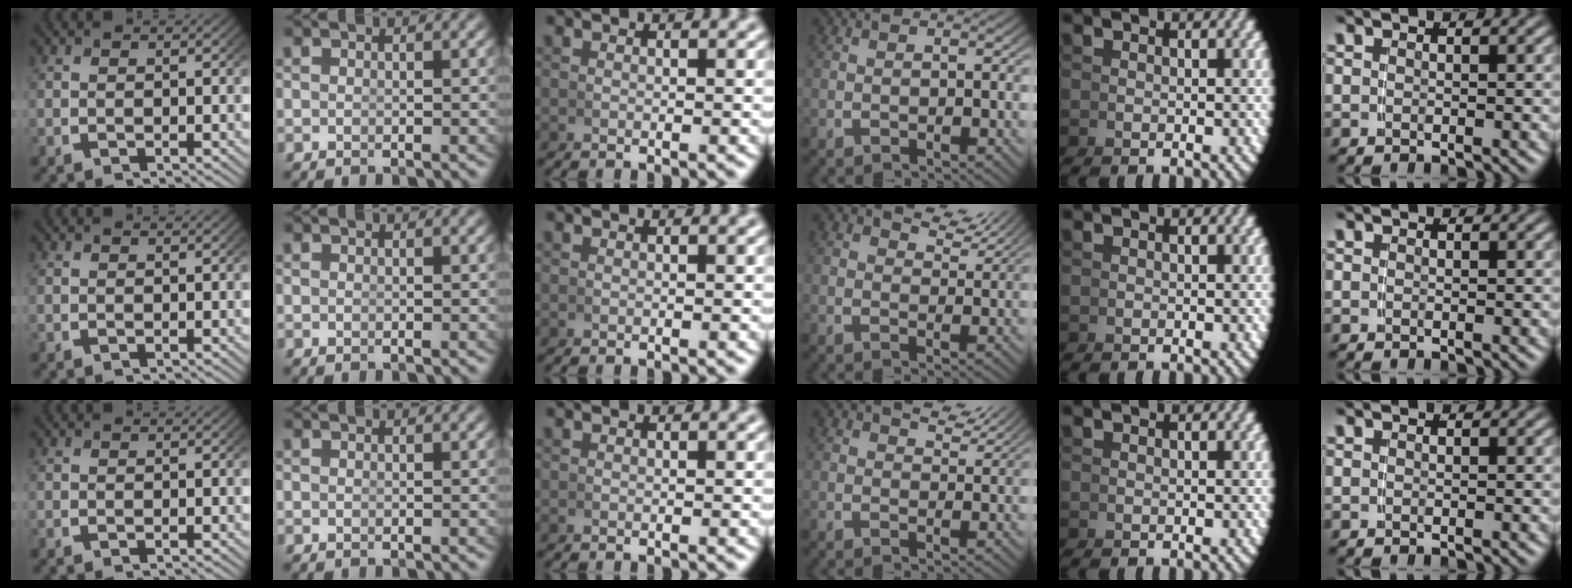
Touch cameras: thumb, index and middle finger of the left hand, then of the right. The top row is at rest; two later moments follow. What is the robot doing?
{"motion": "grasp_and_lifting", "object": "pen"}